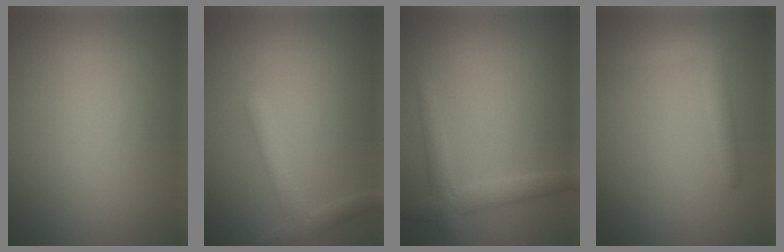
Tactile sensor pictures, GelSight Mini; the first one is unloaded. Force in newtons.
{"total": 2.3, "press": 2.3, "slide": 0.1}
{"total": 2.6, "press": 2.6, "slide": 0.1}
{"total": 2.2, "press": 2.1, "slide": 0.2}